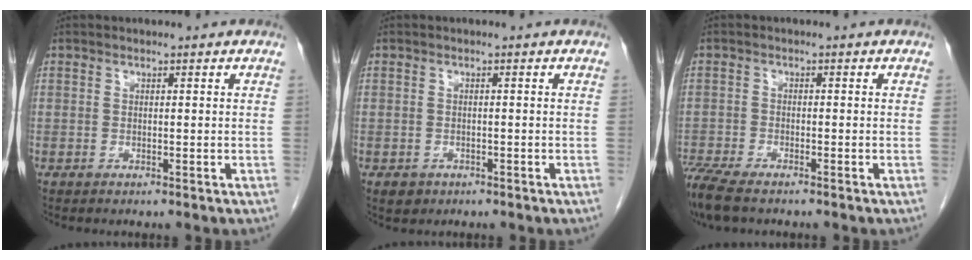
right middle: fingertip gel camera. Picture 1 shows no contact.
{"total": 1.8, "force": [-1.0, 1.4, 0.4], "torque": [-0.010, 0.003, -0.009]}
{"total": 7.6, "force": [-6.2, 1.8, 4.0], "torque": [-0.081, -0.014, -0.111]}